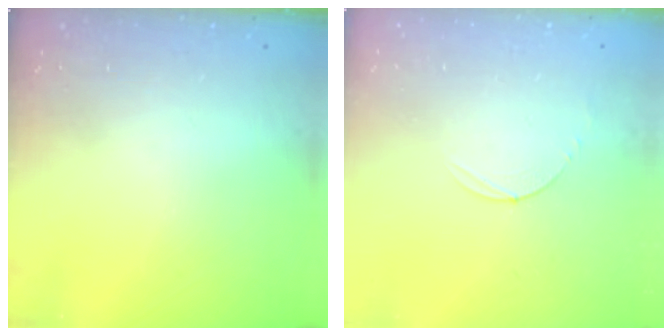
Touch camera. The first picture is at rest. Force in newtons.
{"total": 3.0, "press": 3.0, "slide": 0.3}